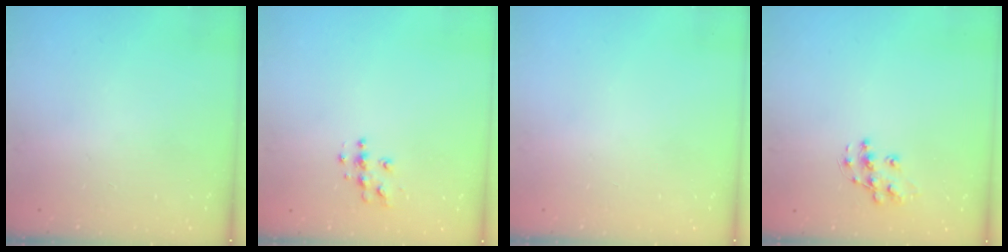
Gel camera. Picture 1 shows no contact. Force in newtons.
{"total": 5.0, "press": 5.0, "slide": 0.2}
{"total": 0.0}
{"total": 9.8, "press": 9.8, "slide": 0.6}